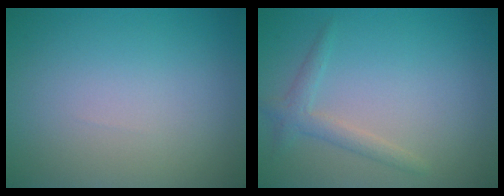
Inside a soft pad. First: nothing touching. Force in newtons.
{"total": 1.8, "press": 1.8, "slide": 0.1}